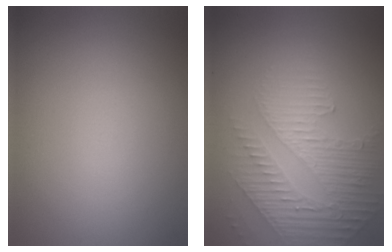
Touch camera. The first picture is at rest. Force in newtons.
{"total": 4.8, "press": 3.1, "slide": 3.6}